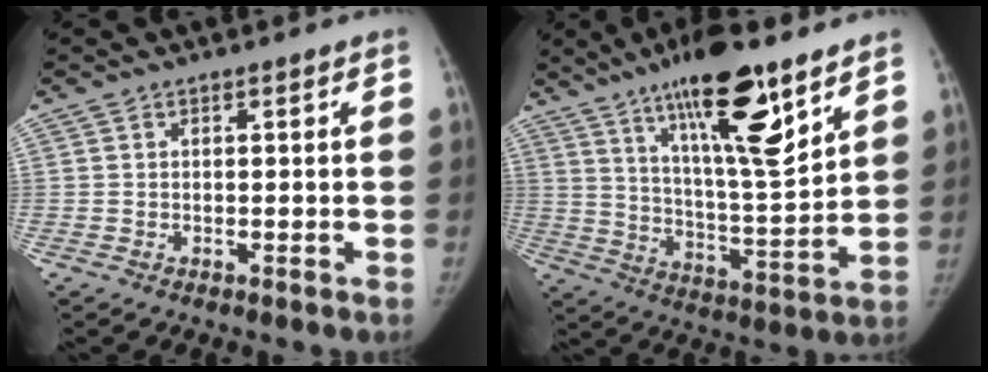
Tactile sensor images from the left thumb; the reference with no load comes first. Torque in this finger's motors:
{"motor_torque": [1.00, -0.06, 1.37, -1.40, 0.49]}